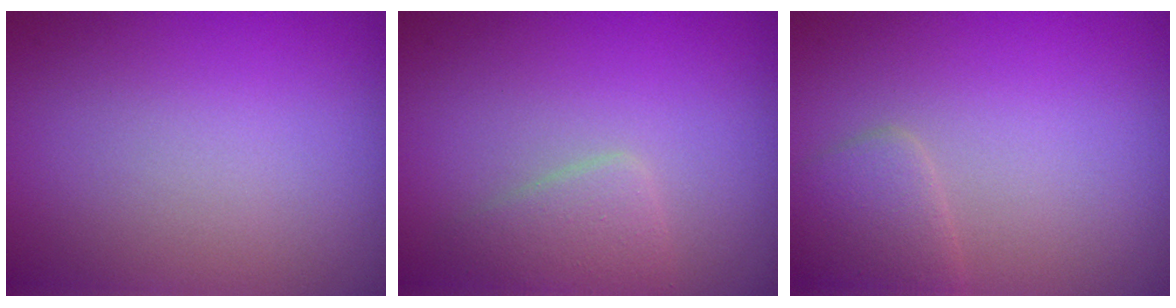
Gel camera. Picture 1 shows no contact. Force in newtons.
{"total": 2.0, "press": 2.0, "slide": 0.1}
{"total": 2.2, "press": 2.2, "slide": 0.1}